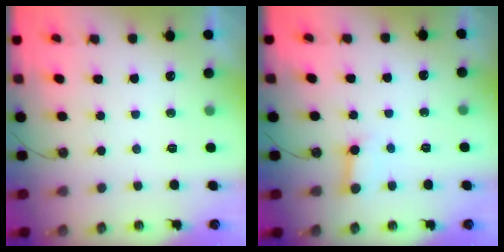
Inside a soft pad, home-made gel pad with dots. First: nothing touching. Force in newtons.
{"total": 3.8, "press": 3.8, "slide": 0.4}